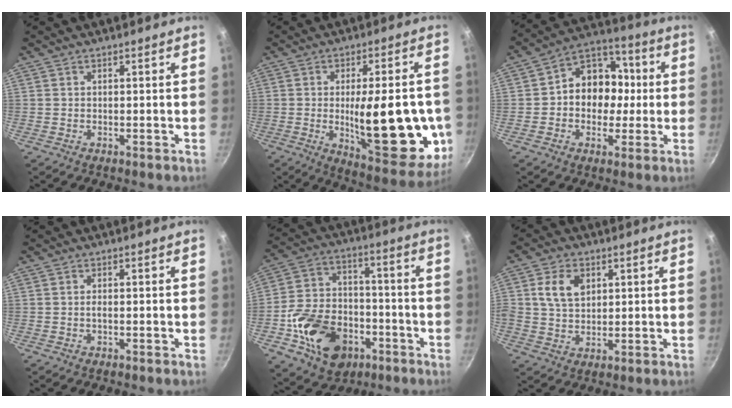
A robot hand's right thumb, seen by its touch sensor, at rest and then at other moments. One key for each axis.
{"total": 23.8, "fx": -3.0, "fy": 8.4, "fz": 22.0, "tx": -0.272, "ty": -0.012, "tz": -0.031}
{"total": 12.9, "fx": 0.0, "fy": 10.6, "fz": 7.4, "tx": -0.055, "ty": 0.029, "tz": -0.019}
{"total": 0.7, "fx": -0.1, "fy": 0.2, "fz": 0.7, "tx": -0.015, "ty": 0.001, "tz": -0.003}
{"total": 19.0, "fx": -7.0, "fy": 13.8, "fz": 11.1, "tx": -0.173, "ty": 0.057, "tz": -0.107}
{"total": 7.3, "fx": 2.3, "fy": 5.1, "fz": 4.6, "tx": -0.071, "ty": -0.002, "tz": 0.040}